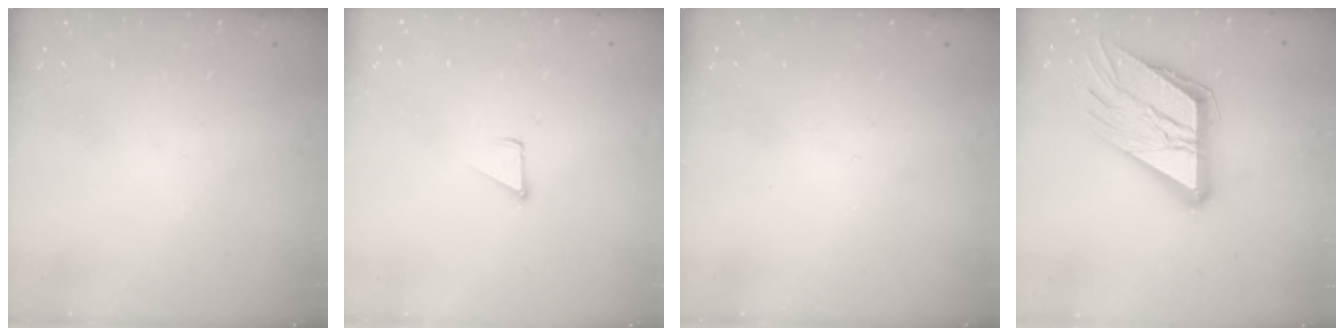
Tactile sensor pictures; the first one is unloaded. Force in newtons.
{"total": 1.7, "press": 1.7, "slide": 0.1}
{"total": 0.0}
{"total": 21.5, "press": 21.3, "slide": 2.9}